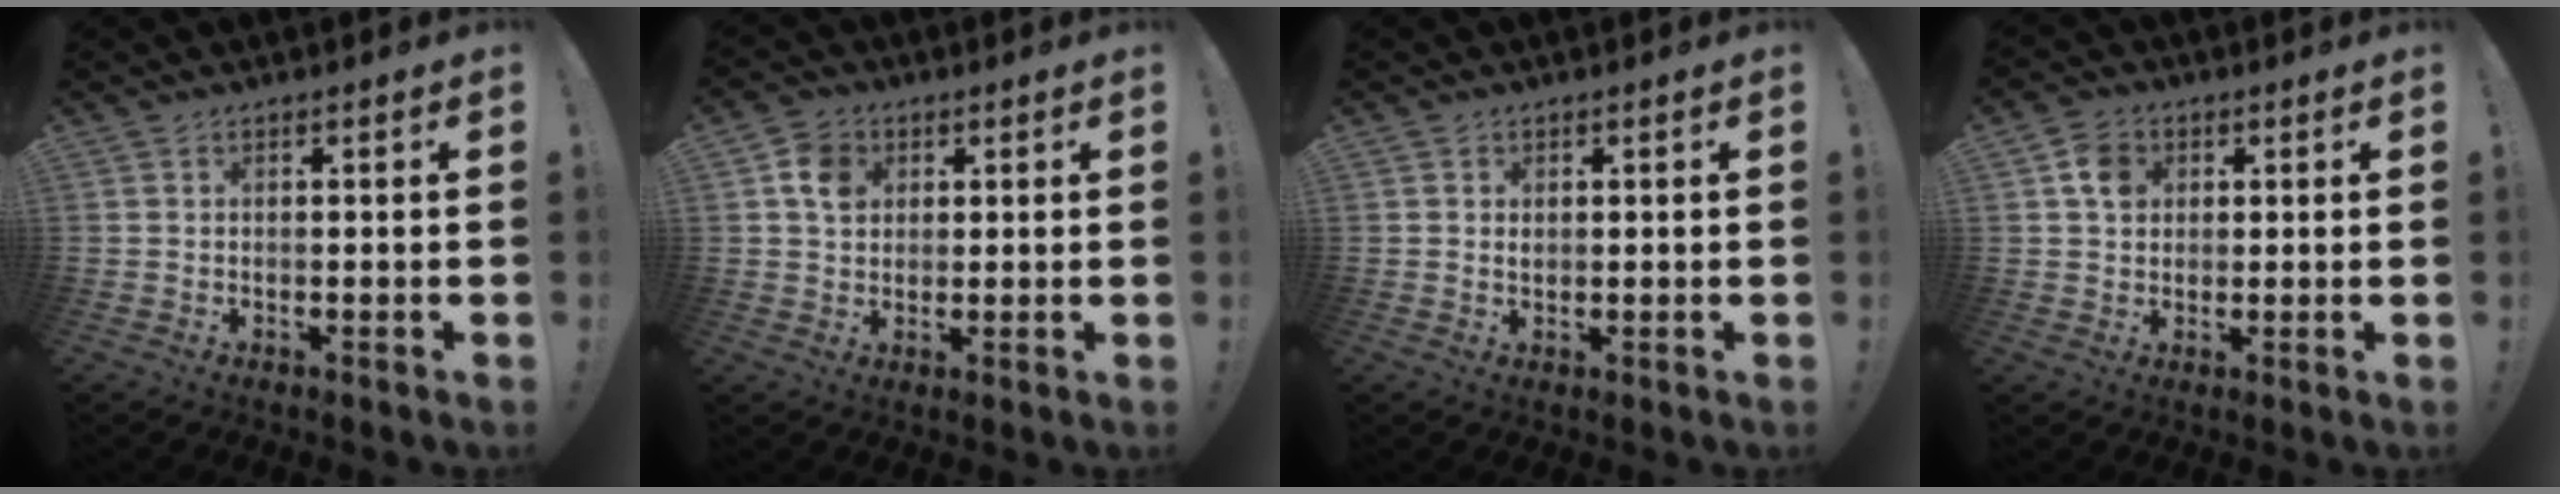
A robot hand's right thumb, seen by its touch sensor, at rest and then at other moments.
{"total": 7.1, "force": [2.5, 5.8, 3.2], "torque": [-0.048, 0.003, 0.048]}
{"total": 1.0, "force": [0.3, 0.9, 0.3], "torque": [-0.004, 0.002, 0.006]}
{"total": 6.5, "force": [2.1, 5.4, 2.8], "torque": [-0.040, 0.004, 0.040]}